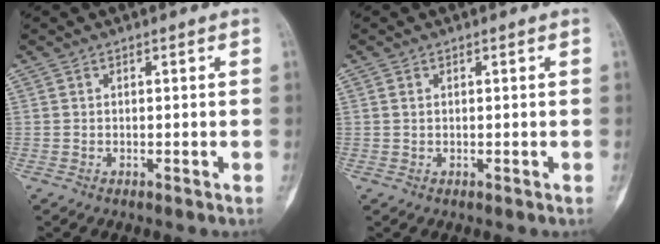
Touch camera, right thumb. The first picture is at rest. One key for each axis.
{"total": 0.7, "fx": 0.2, "fy": 0.5, "fz": 0.5, "tx": -0.012, "ty": 0.001, "tz": 0.005}